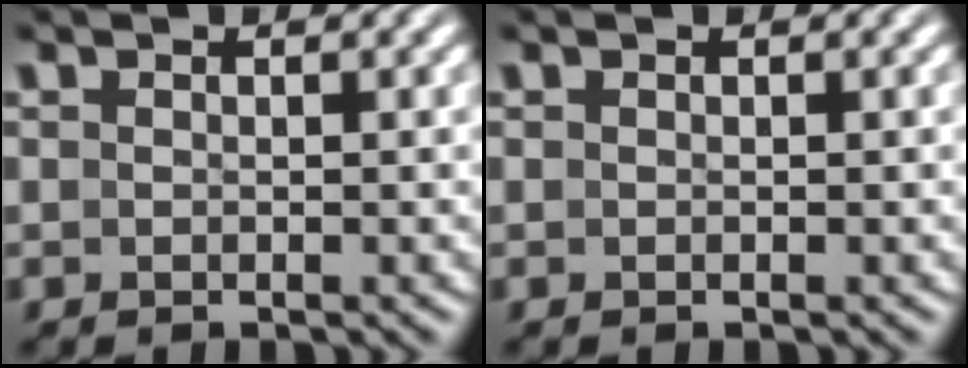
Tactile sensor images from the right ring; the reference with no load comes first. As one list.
[{"total": 0.0}]